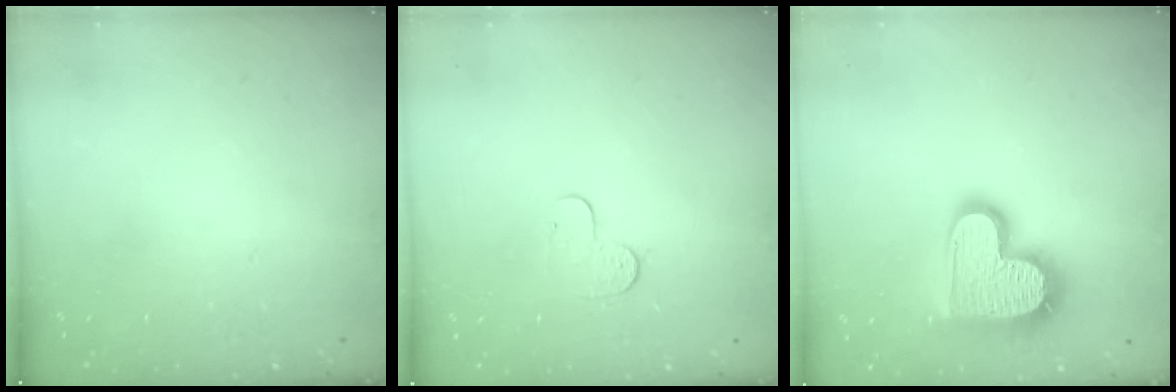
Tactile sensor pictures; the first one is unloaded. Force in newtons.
{"total": 4.3, "press": 4.2, "slide": 0.4}
{"total": 17.7, "press": 17.6, "slide": 1.3}